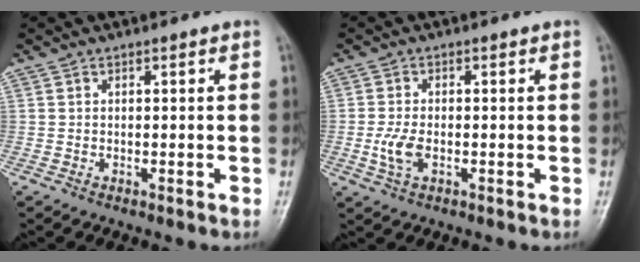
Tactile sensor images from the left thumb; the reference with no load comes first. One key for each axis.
{"total": 4.1, "fx": -0.9, "fy": 2.3, "fz": 3.3, "tx": -0.074, "ty": 0.000, "tz": -0.018}